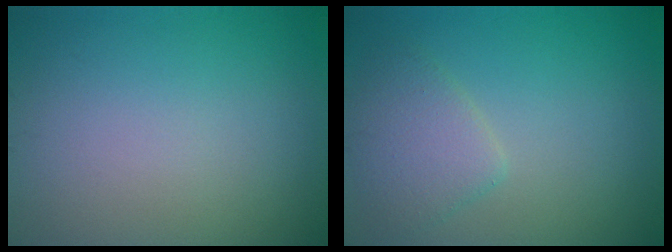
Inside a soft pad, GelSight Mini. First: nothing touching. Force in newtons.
{"total": 3.0, "press": 3.0, "slide": 0.2}